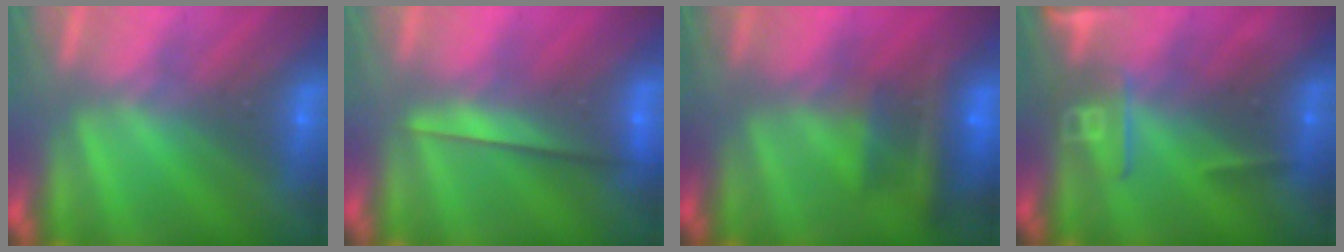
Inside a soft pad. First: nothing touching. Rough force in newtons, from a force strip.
{"total": 2.3}
{"total": 10.3}
{"total": 2.7}